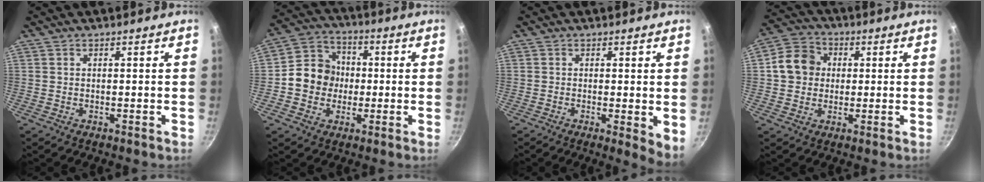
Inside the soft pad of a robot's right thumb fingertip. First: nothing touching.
{"total": 10.5, "force": [-0.8, 9.4, 4.6], "torque": [-0.042, 0.021, -0.033]}
{"total": 4.3, "force": [-0.3, 1.3, 4.1], "torque": [-0.051, -0.014, -0.005]}
{"total": 8.9, "force": [0.9, 7.8, 4.1], "torque": [-0.043, 0.013, -0.001]}